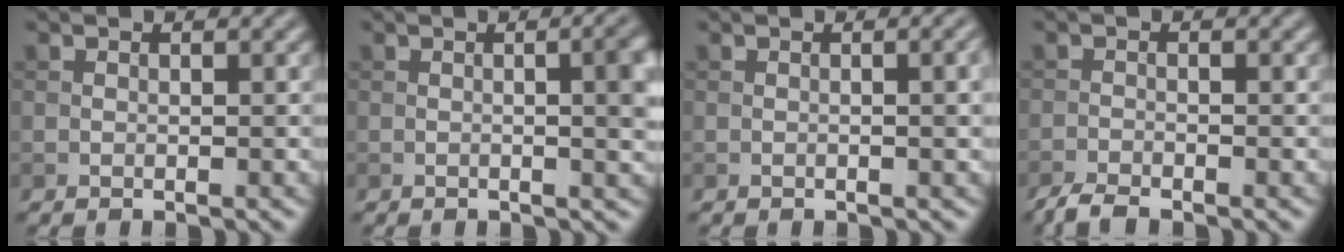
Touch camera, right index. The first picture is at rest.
{"total": 5.8, "force": [0.1, 2.1, 5.4], "torque": [-0.046, 0.004, 0.001]}
{"total": 3.3, "force": [0.1, 1.2, 3.1], "torque": [-0.025, 0.008, -0.001]}
{"total": 2.2, "force": [-2.0, 0.3, 0.9], "torque": [-0.021, -0.006, -0.044]}